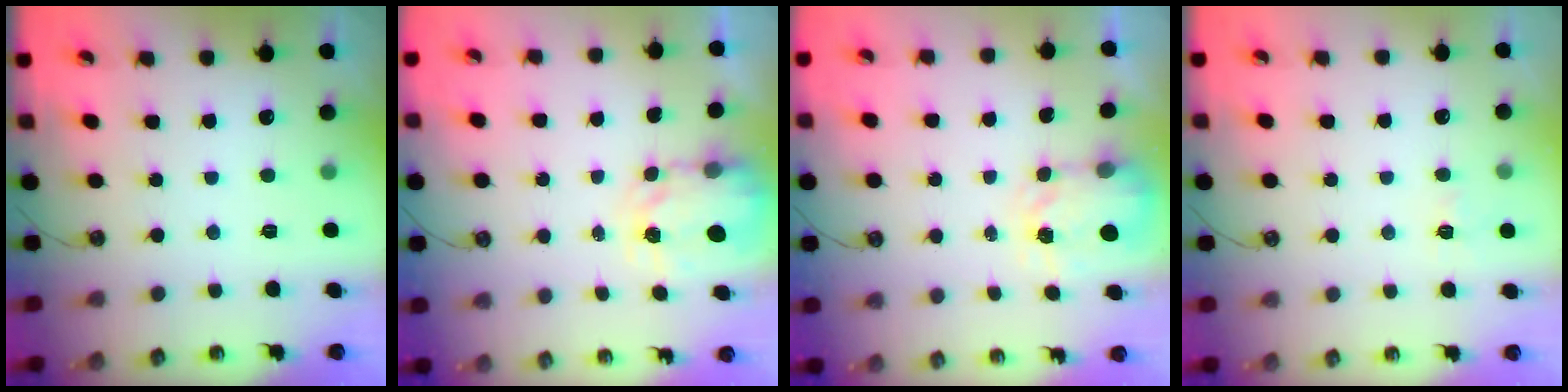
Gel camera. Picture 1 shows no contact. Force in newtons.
{"total": 3.4, "press": 3.4, "slide": 0.4}
{"total": 3.8, "press": 3.8, "slide": 0.5}
{"total": 5.9, "press": 5.9, "slide": 0.6}